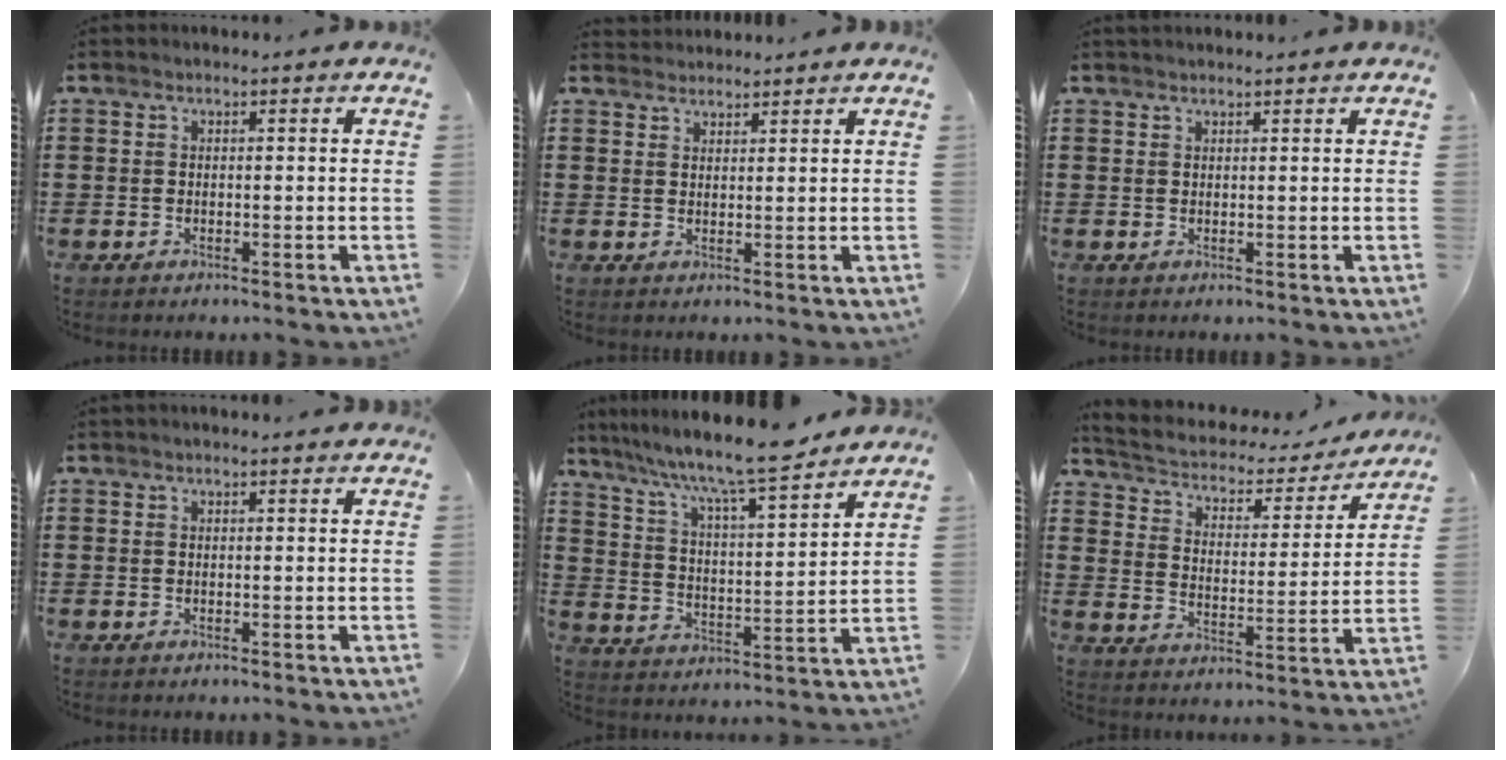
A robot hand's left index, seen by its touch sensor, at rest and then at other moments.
{"total": 1.8, "force": [1.8, 0.3, -0.3], "torque": [0.000, -0.001, 0.036]}
{"total": 0.8, "force": [0.8, 0.1, 0.1], "torque": [-0.003, 0.000, 0.015]}
{"total": 0.7, "force": [0.7, 0.0, 0.2], "torque": [-0.006, -0.001, 0.013]}
{"total": 8.9, "force": [7.8, -0.1, 4.3], "torque": [-0.103, -0.050, 0.124]}
{"total": 2.7, "force": [2.1, 1.5, 1.0], "torque": [-0.037, -0.021, 0.024]}